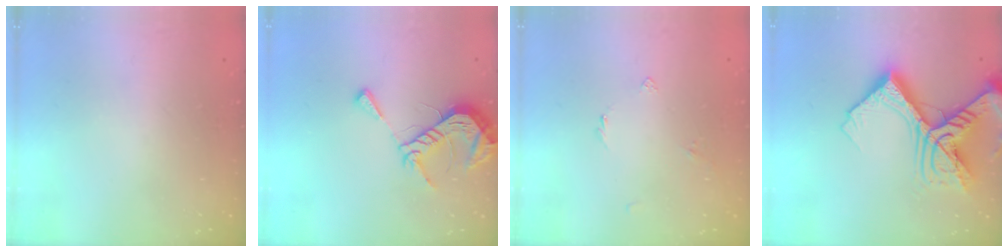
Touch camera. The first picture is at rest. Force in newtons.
{"total": 12.2, "press": 12.1, "slide": 1.0}
{"total": 2.8, "press": 2.7, "slide": 0.6}
{"total": 20.9, "press": 20.7, "slide": 2.5}